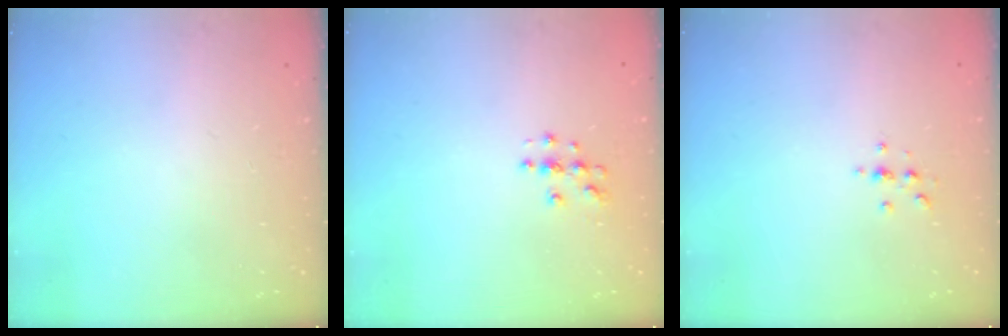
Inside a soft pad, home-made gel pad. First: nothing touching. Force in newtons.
{"total": 3.8, "press": 3.8, "slide": 0.2}
{"total": 2.2, "press": 2.1, "slide": 0.2}